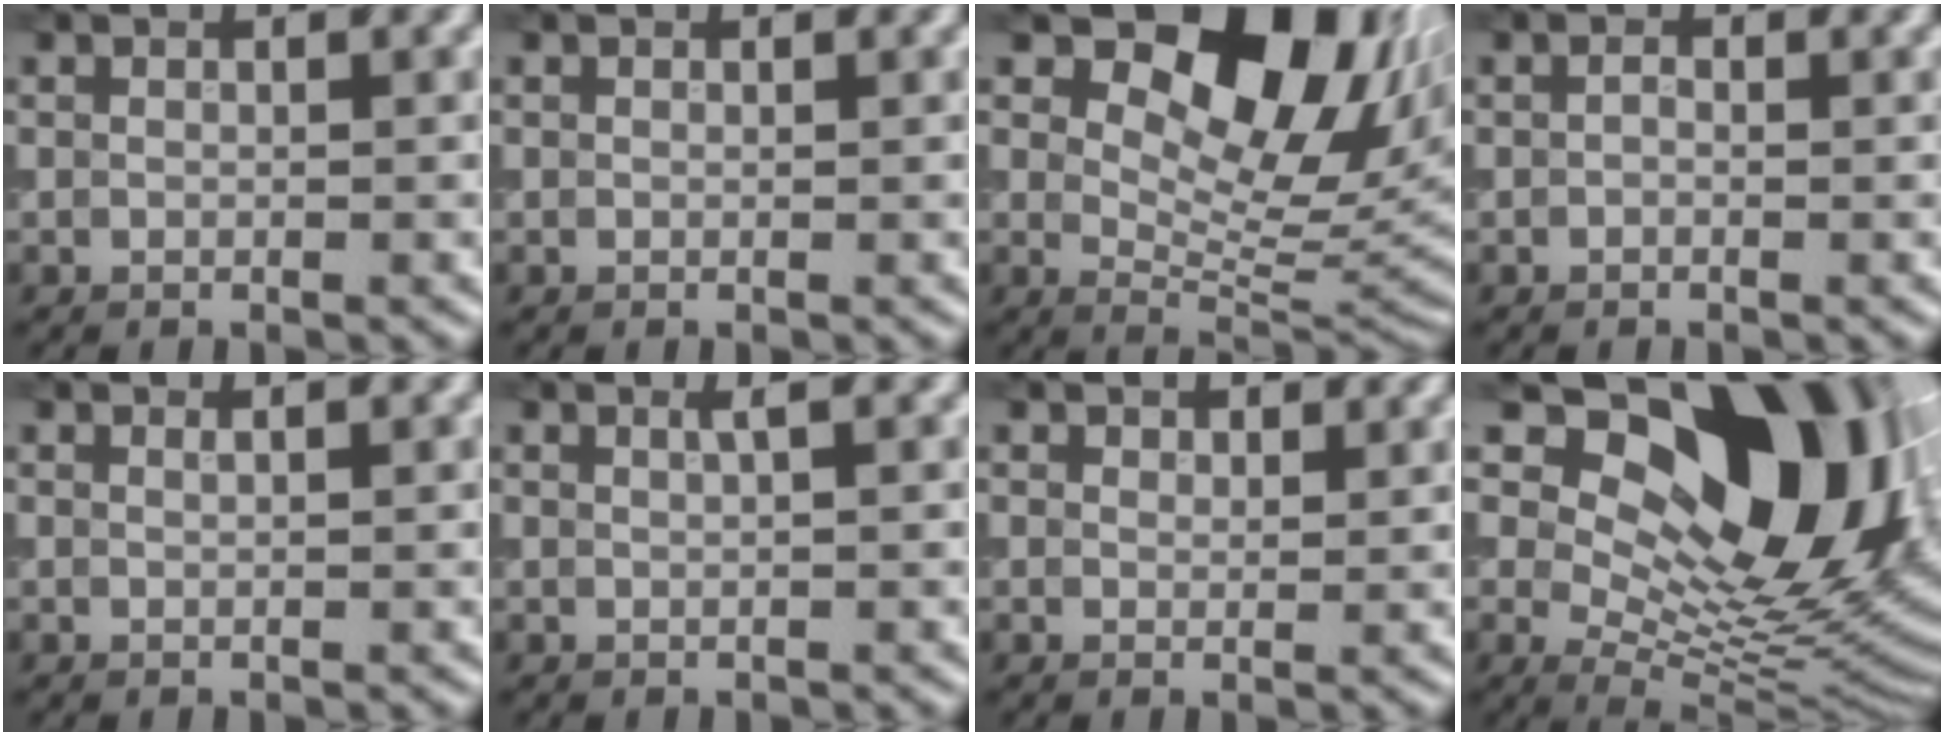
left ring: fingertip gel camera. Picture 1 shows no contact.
{"total": 0.0}
{"total": 12.4, "force": [5.7, 6.9, 8.6], "torque": [-0.118, -0.001, 0.096]}
{"total": 0.6, "force": [0.0, 0.4, 0.4], "torque": [-0.007, -0.001, -0.003]}
{"total": 0.8, "force": [0.6, 0.3, 0.4], "torque": [-0.003, -0.002, 0.005]}
{"total": 1.2, "force": [0.5, 0.4, 1.0], "torque": [-0.008, 0.001, 0.004]}
{"total": 1.5, "force": [1.3, 0.7, 0.3], "torque": [-0.007, -0.003, 0.017]}
{"total": 17.5, "force": [6.5, 9.6, 13.2], "torque": [-0.178, 0.017, 0.112]}